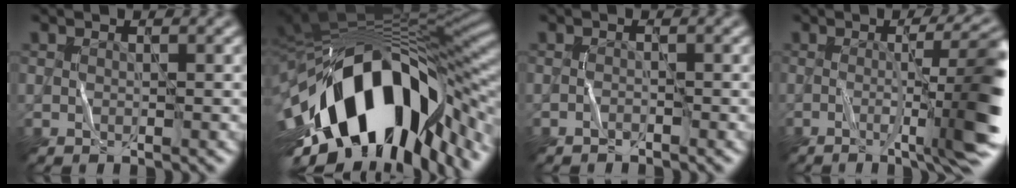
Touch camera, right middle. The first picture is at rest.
{"total": 17.2, "force": [-5.8, 9.3, 13.3], "torque": [-0.214, -0.012, -0.092]}
{"total": 0.7, "force": [-0.7, 0.0, -0.1], "torque": [0.002, 0.003, -0.013]}
{"total": 10.7, "force": [-1.1, 2.3, 10.4], "torque": [-0.119, 0.012, -0.016]}